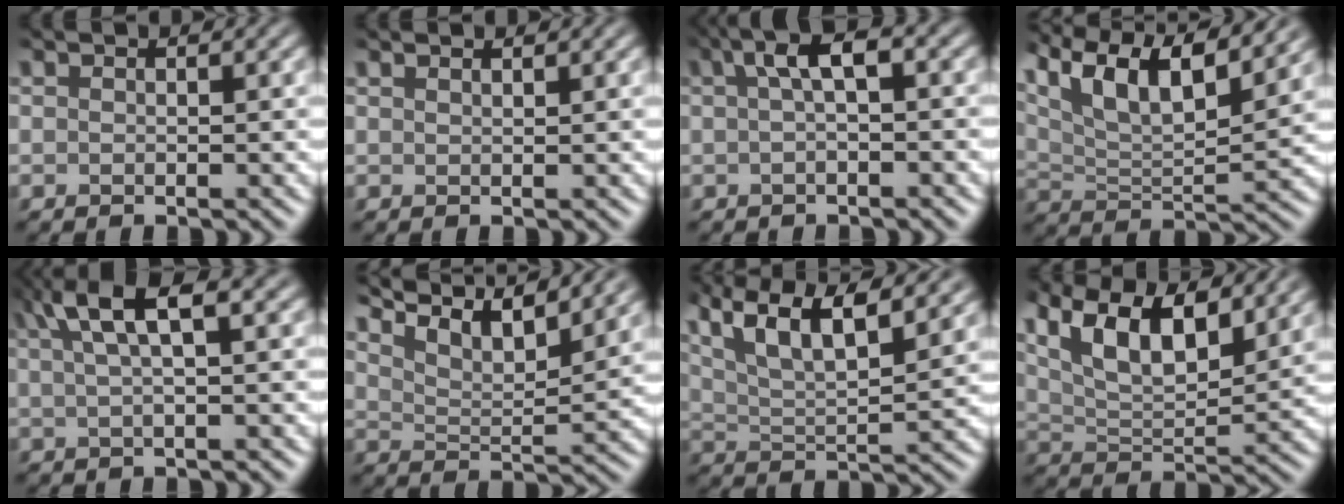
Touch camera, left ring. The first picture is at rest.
{"total": 0.7, "force": [0.6, -0.2, 0.1], "torque": [-0.004, 0.000, 0.015]}
{"total": 3.1, "force": [0.7, 0.6, 3.0], "torque": [-0.049, 0.013, 0.007]}
{"total": 12.3, "force": [8.3, 3.7, 8.3], "torque": [-0.150, 0.028, 0.112]}
{"total": 4.8, "force": [2.2, 0.9, 4.1], "torque": [-0.069, 0.015, 0.039]}
{"total": 7.9, "force": [6.6, 1.4, 4.0], "torque": [-0.072, 0.011, 0.089]}
{"total": 12.3, "force": [7.7, 4.3, 8.6], "torque": [-0.149, 0.049, 0.102]}
{"total": 10.0, "force": [5.5, 4.2, 7.2], "torque": [-0.123, 0.024, 0.080]}